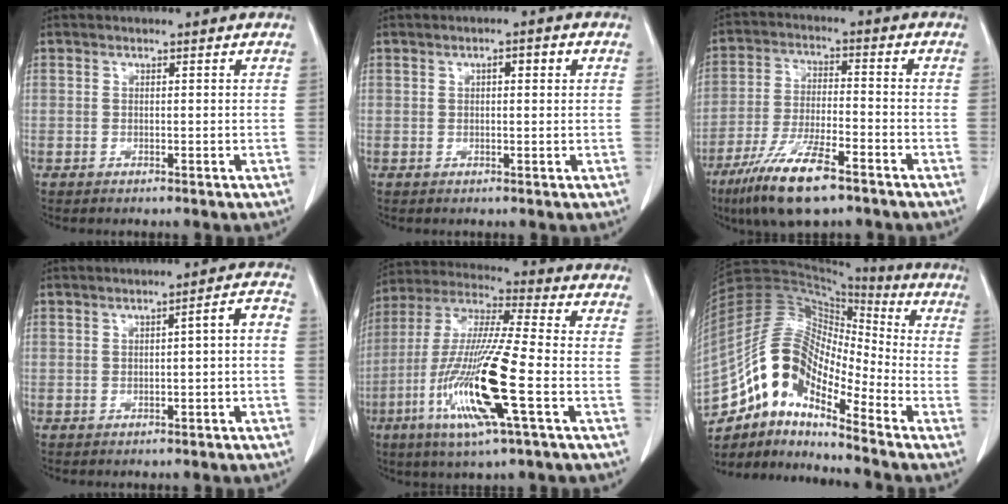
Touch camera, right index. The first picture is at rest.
{"total": 2.7, "force": [0.7, 0.9, 2.5], "torque": [-0.047, 0.010, 0.012]}
{"total": 12.9, "force": [-8.4, 2.9, 9.4], "torque": [-0.186, -0.020, -0.147]}
{"total": 4.3, "force": [-0.8, 1.0, 4.1], "torque": [-0.056, 0.026, -0.008]}
{"total": 18.1, "force": [-5.9, 1.1, 17.1], "torque": [-0.359, -0.022, -0.113]}
{"total": 16.8, "force": [-10.5, 6.0, 11.6], "torque": [-0.230, 0.045, -0.191]}